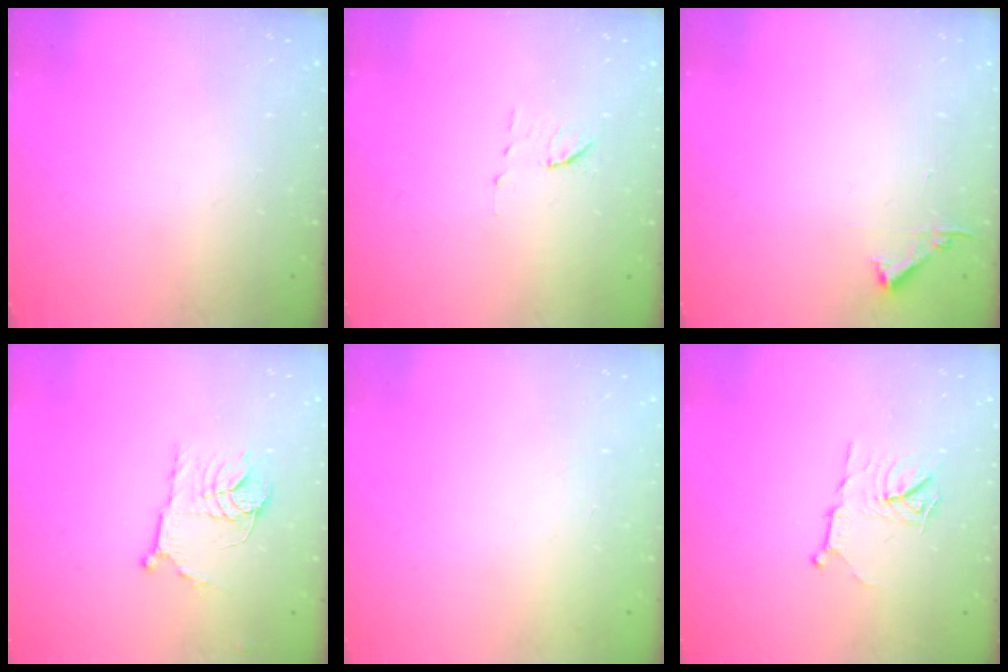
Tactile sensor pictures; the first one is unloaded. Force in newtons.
{"total": 6.8, "press": 6.6, "slide": 1.8}
{"total": 4.4, "press": 4.4, "slide": 0.4}
{"total": 11.2, "press": 11.1, "slide": 0.7}
{"total": 4.9, "press": 4.8, "slide": 0.5}
{"total": 10.6, "press": 10.6, "slide": 0.8}